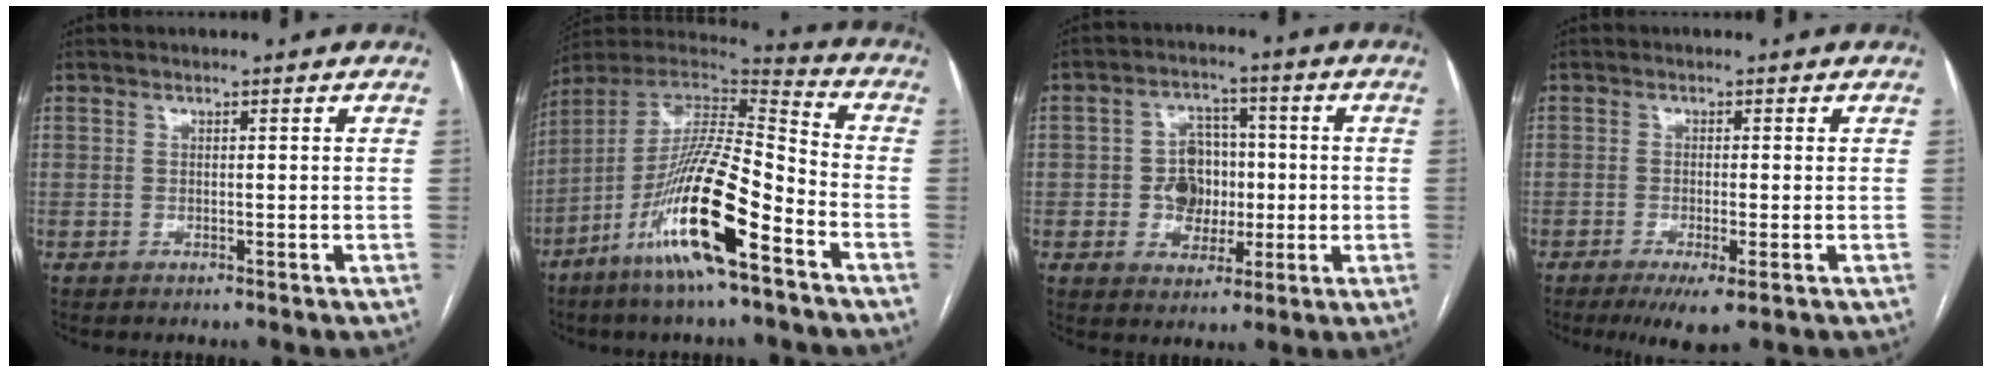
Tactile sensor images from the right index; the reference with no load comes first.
{"total": 19.1, "force": [-9.7, 2.0, 16.3], "torque": [-0.332, -0.029, -0.182]}
{"total": 7.4, "force": [-0.6, 6.1, 4.1], "torque": [-0.069, 0.024, -0.005]}
{"total": 4.5, "force": [-2.3, 0.5, 3.8], "torque": [-0.064, -0.013, -0.035]}